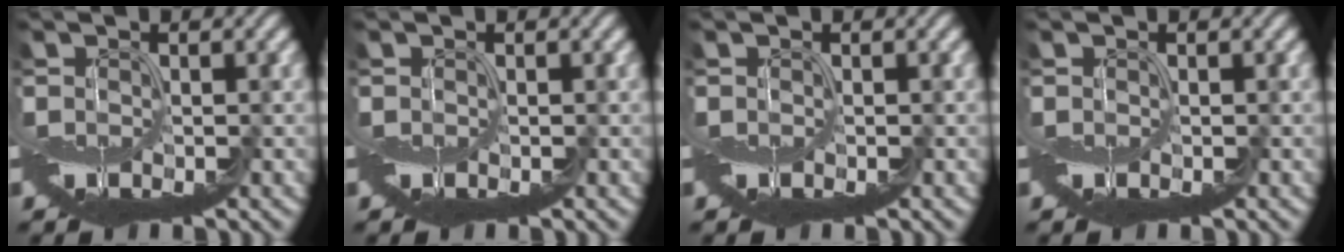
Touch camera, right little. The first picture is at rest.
{"total": 0.0}
{"total": 0.0}
{"total": 0.0}